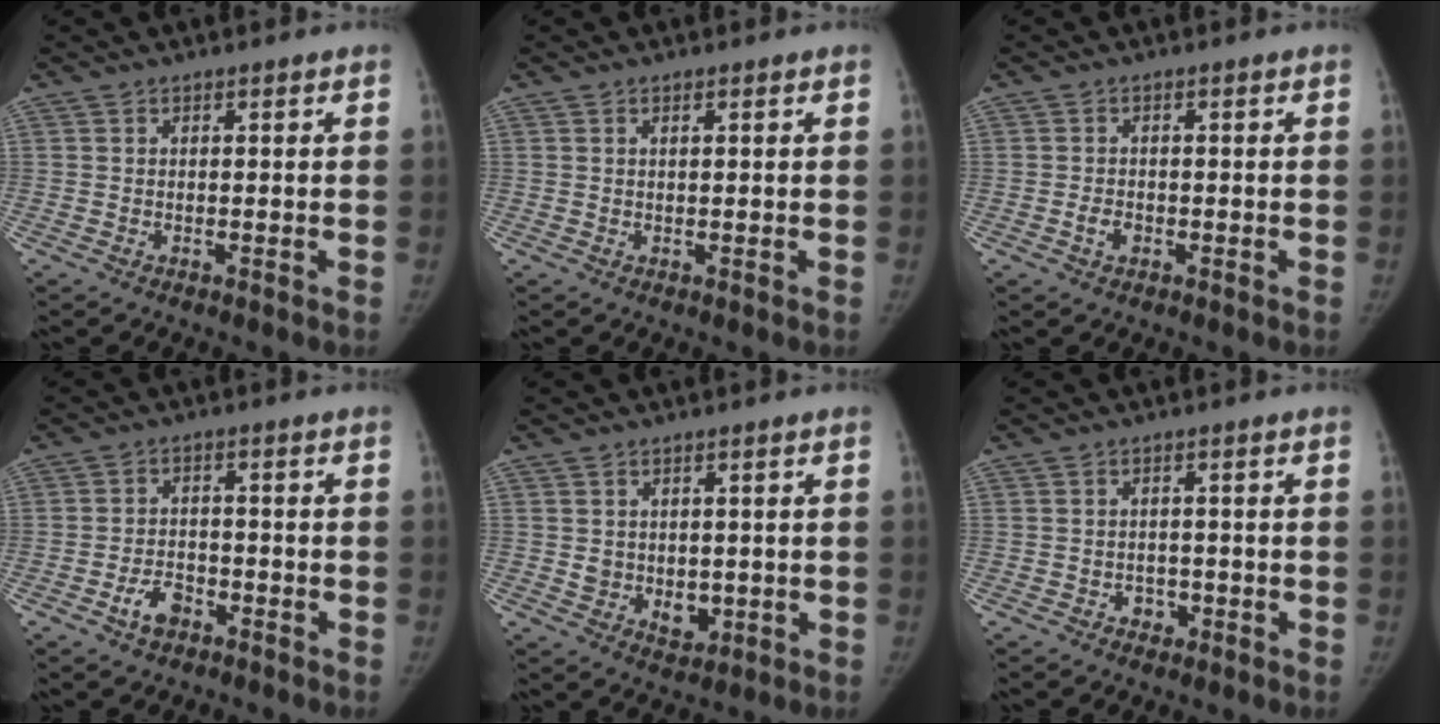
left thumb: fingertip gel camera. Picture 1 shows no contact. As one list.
[{"total": 0.9, "force": [0.4, 0.2, 0.7], "torque": [-0.013, 0.003, 0.007]}, {"total": 2.2, "force": [-0.8, 1.6, 1.3], "torque": [-0.020, 0.007, -0.013]}, {"total": 4.7, "force": [-2.6, 3.0, 2.5], "torque": [-0.036, 0.022, -0.044]}, {"total": 5.4, "force": [0.0, 4.4, 3.2], "torque": [-0.026, -0.010, 0.016]}, {"total": 2.5, "force": [-1.0, 2.0, 0.9], "torque": [-0.001, 0.008, -0.011]}]